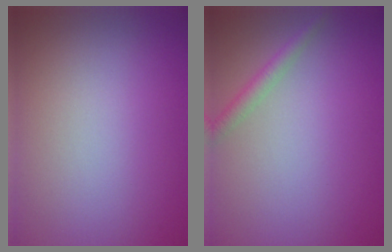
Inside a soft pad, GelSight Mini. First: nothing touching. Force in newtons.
{"total": 1.6, "press": 1.6, "slide": 0.1}